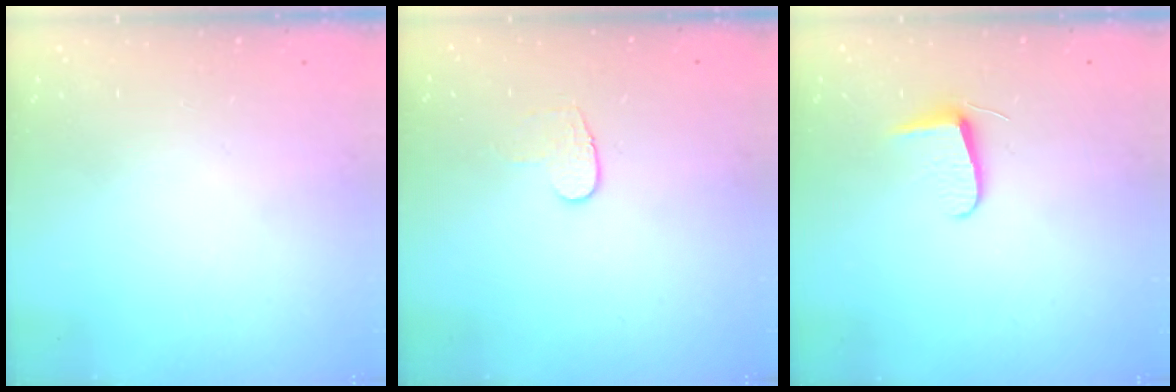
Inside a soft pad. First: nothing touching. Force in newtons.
{"total": 6.6, "press": 6.6, "slide": 0.6}
{"total": 6.2, "press": 6.1, "slide": 0.7}